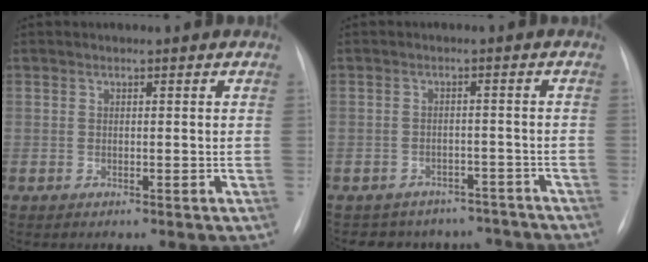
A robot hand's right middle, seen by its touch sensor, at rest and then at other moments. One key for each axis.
{"total": 9.0, "fx": -7.9, "fy": 4.3, "fz": 0.2, "tx": 0.007, "ty": 0.023, "tz": -0.090}